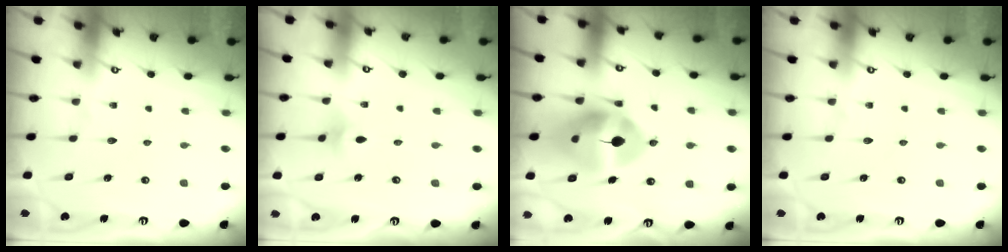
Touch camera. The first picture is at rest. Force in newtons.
{"total": 3.4, "press": 3.3, "slide": 0.8}
{"total": 14.7, "press": 14.6, "slide": 2.3}
{"total": 0.0}